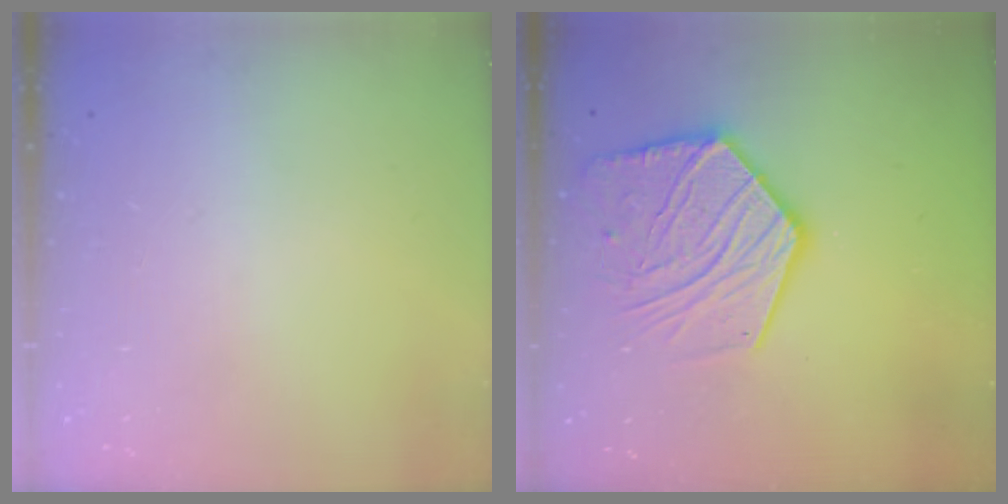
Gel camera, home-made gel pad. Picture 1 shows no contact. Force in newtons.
{"total": 19.2, "press": 19.1, "slide": 1.4}